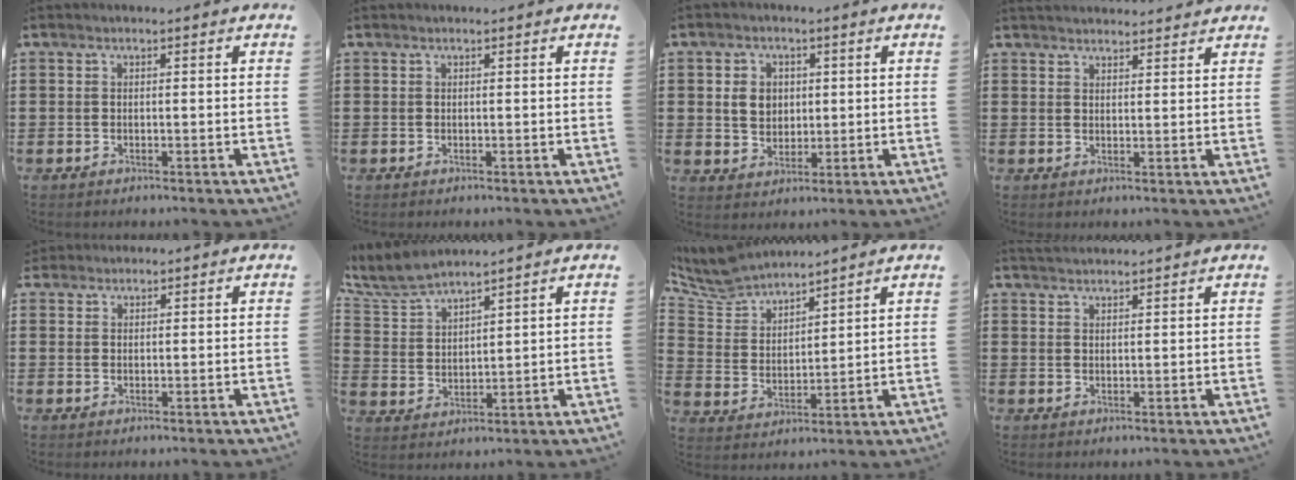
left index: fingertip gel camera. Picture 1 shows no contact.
{"total": 0.0}
{"total": 4.2, "force": [0.7, 3.6, 2.1], "torque": [-0.046, 0.008, 0.007]}
{"total": 2.3, "force": [2.3, 0.1, -0.1], "torque": [-0.004, -0.004, 0.044]}
{"total": 1.4, "force": [1.3, 0.7, 0.1], "torque": [-0.005, 0.004, 0.026]}
{"total": 6.0, "force": [5.5, 1.1, 2.1], "torque": [-0.065, -0.020, 0.099]}
{"total": 6.7, "force": [6.3, 1.8, 1.3], "torque": [-0.060, -0.029, 0.111]}
{"total": 1.9, "force": [1.9, -0.2, 0.0], "torque": [-0.004, 0.000, 0.038]}